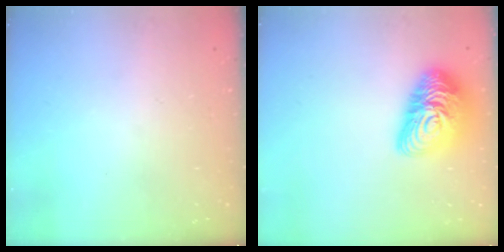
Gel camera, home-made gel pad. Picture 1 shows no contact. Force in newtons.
{"total": 16.8, "press": 16.8, "slide": 1.0}